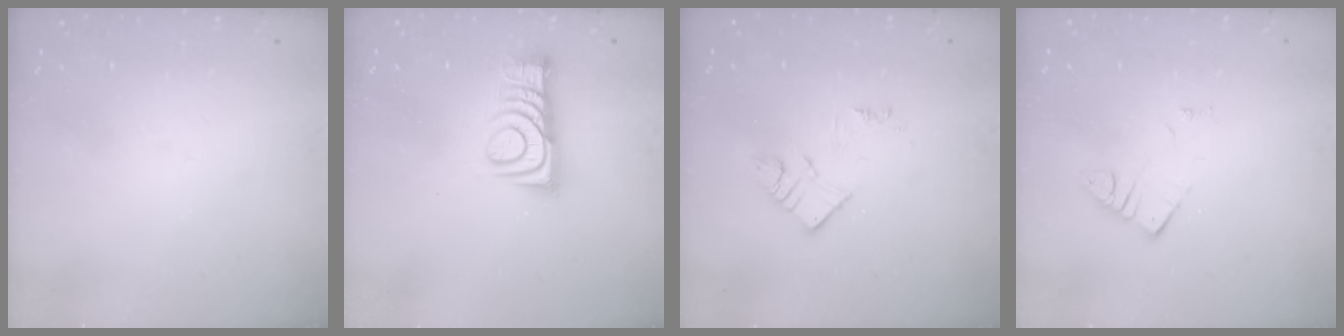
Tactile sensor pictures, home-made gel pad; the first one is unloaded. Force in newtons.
{"total": 9.6, "press": 9.6, "slide": 0.1}
{"total": 6.9, "press": 6.8, "slide": 0.3}
{"total": 3.5, "press": 3.5, "slide": 0.4}